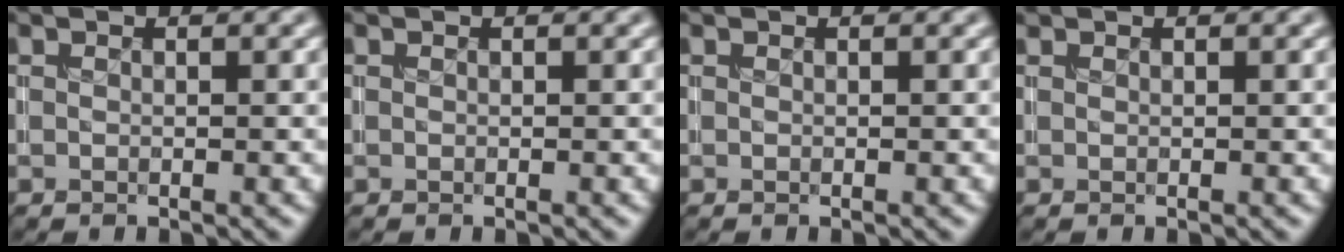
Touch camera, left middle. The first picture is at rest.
{"total": 0.0}
{"total": 0.0}
{"total": 0.0}